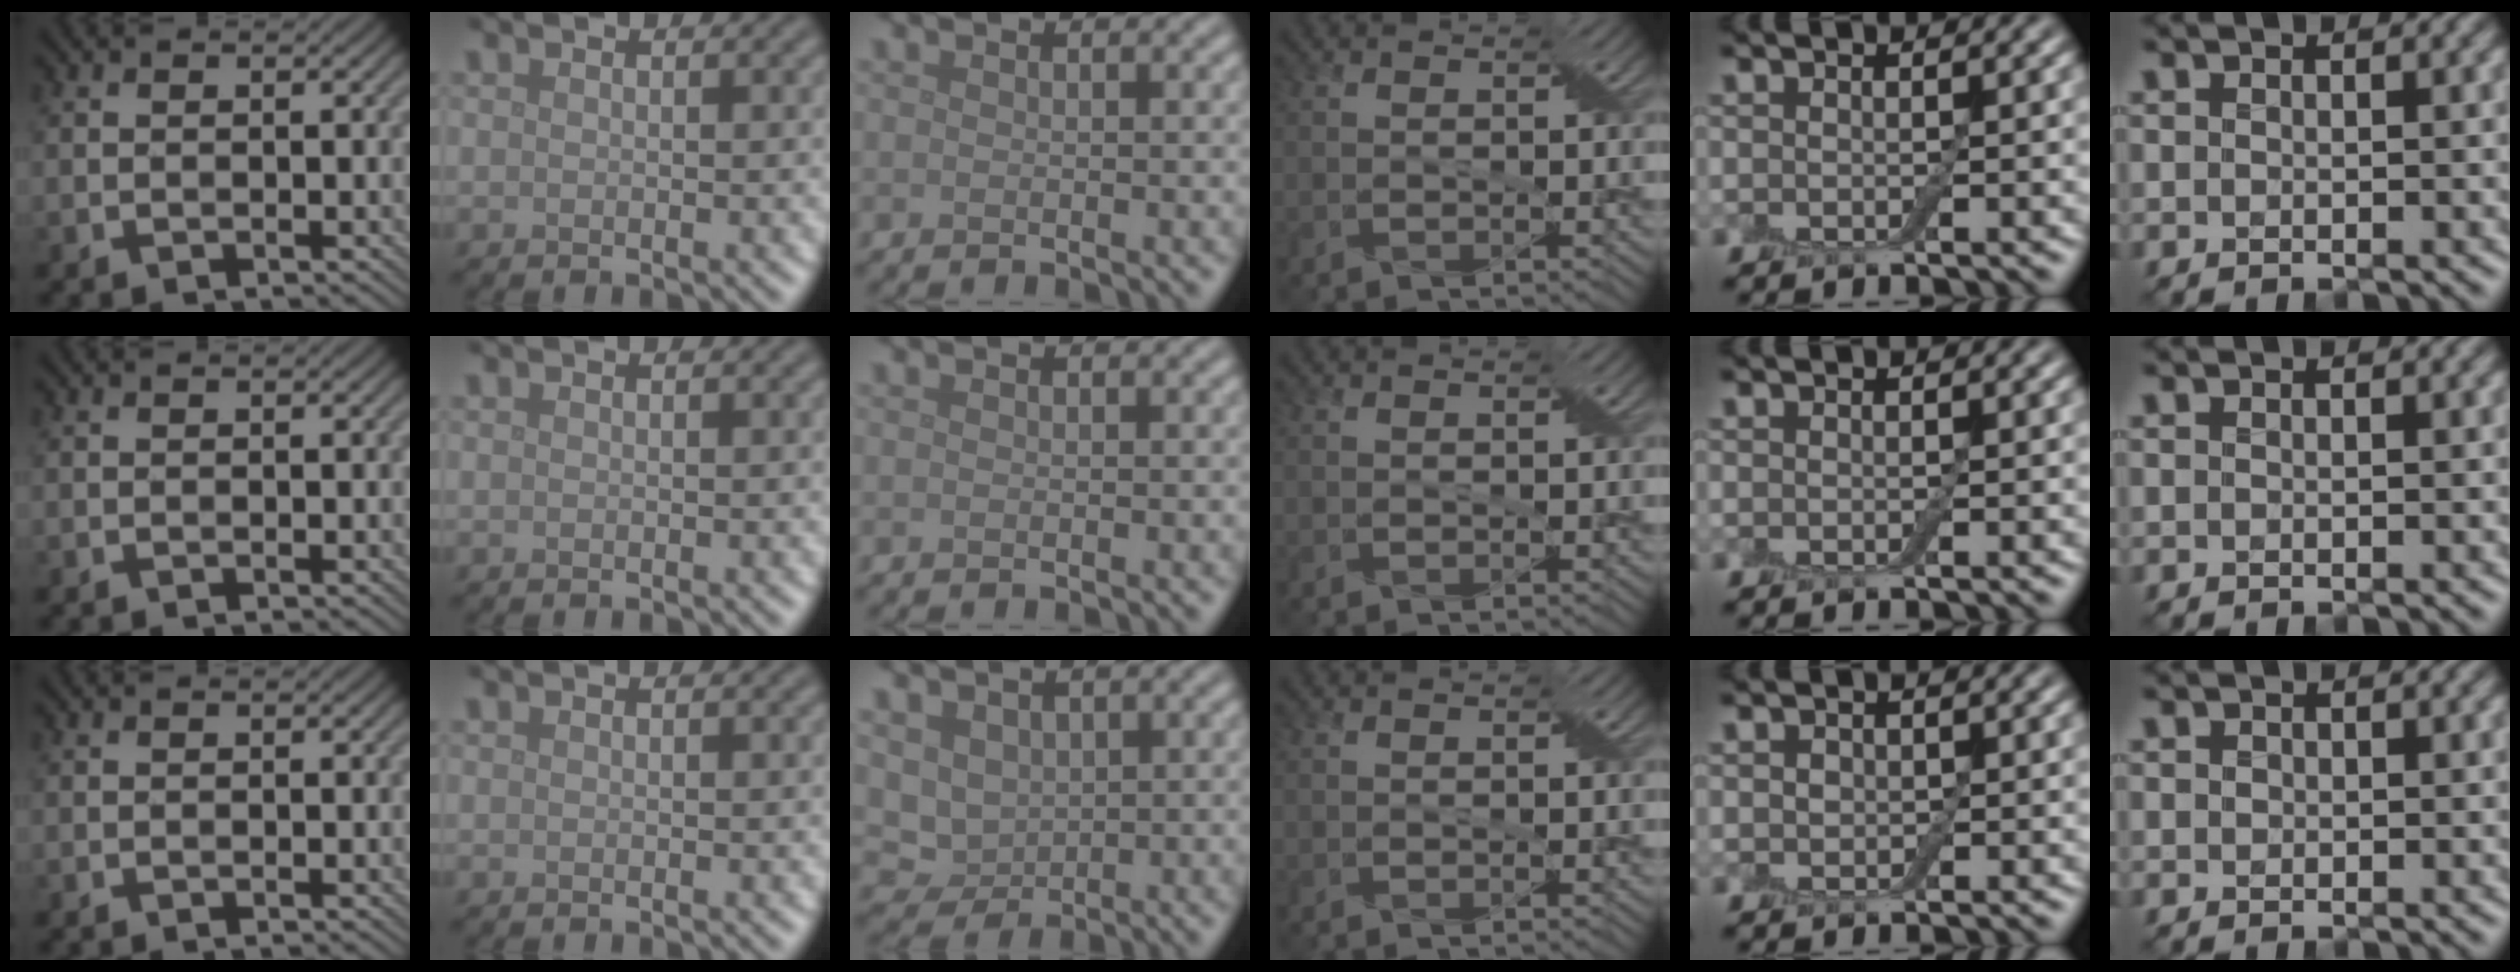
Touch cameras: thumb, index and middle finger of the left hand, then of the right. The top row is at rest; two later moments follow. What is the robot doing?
{"motion": "extract", "object": "drawer"}